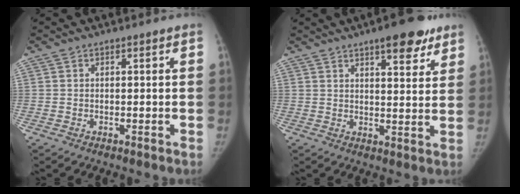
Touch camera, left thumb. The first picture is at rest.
{"total": 9.7, "force": [6.3, 3.3, 6.6], "torque": [-0.062, -0.030, 0.083]}